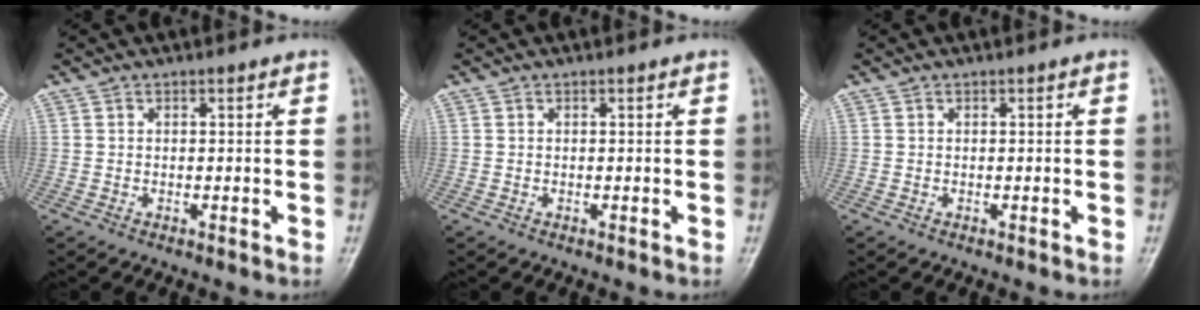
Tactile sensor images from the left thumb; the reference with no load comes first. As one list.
[{"total": 0.0}, {"total": 0.0}]